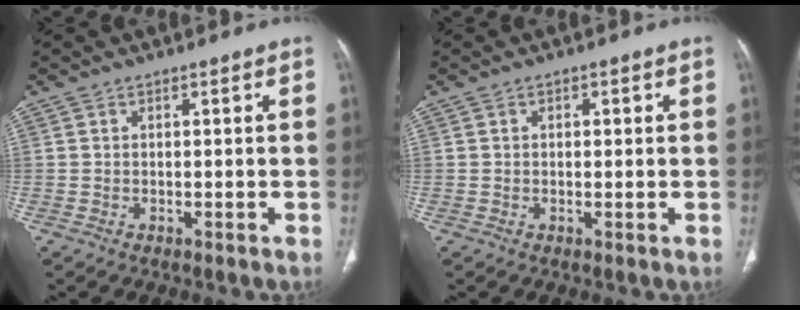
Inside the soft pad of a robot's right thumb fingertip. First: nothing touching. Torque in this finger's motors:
{"motor_torque": [-0.08, -0.17, -0.32, 0.20, 0.08]}